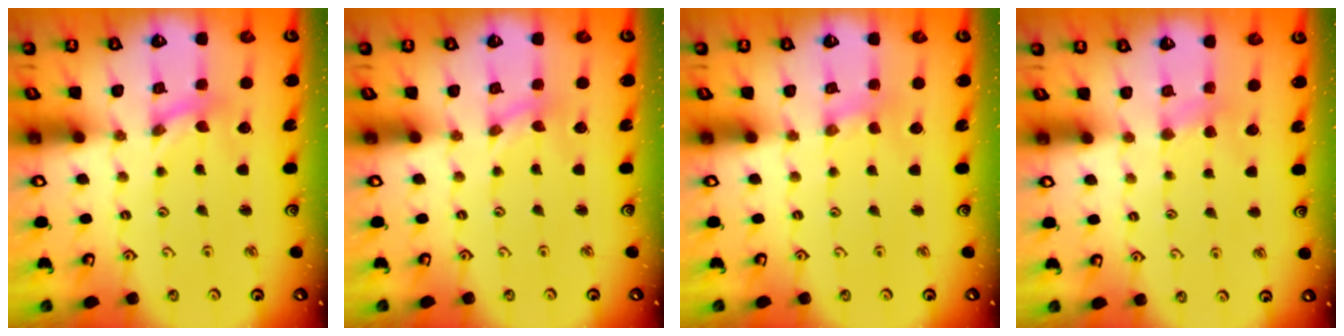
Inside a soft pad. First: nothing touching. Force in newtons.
{"total": 0.0}
{"total": 0.0}
{"total": 3.2, "press": 3.1, "slide": 0.6}